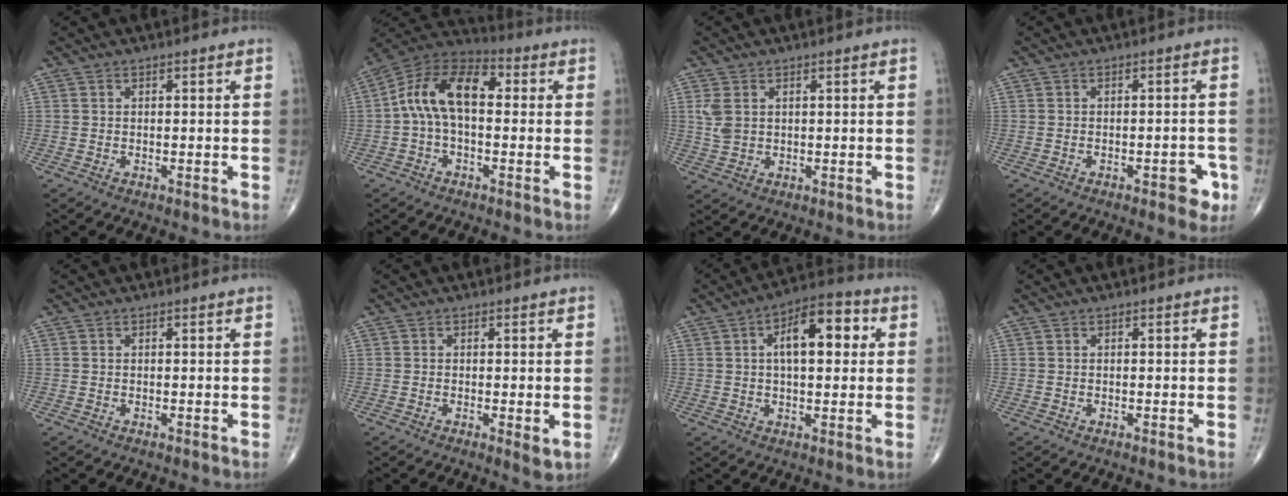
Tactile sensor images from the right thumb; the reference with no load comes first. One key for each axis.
{"total": 13.0, "fx": 0.8, "fy": 7.3, "fz": 10.7, "tx": -0.181, "ty": 0.041, "tz": -0.001}
{"total": 3.8, "fx": 1.0, "fy": 2.7, "fz": 2.6, "tx": -0.057, "ty": -0.002, "tz": 0.027}
{"total": 4.3, "fx": -1.9, "fy": 1.9, "fz": 3.3, "tx": -0.025, "ty": 0.011, "tz": -0.021}
{"total": 0.0}
{"total": 2.3, "fx": -0.3, "fy": 0.6, "fz": 2.2, "tx": -0.037, "ty": -0.010, "tz": -0.008}
{"total": 12.3, "fx": 2.8, "fy": 5.8, "fz": 10.5, "tx": -0.143, "ty": 0.019, "tz": 0.037}
{"total": 0.0}